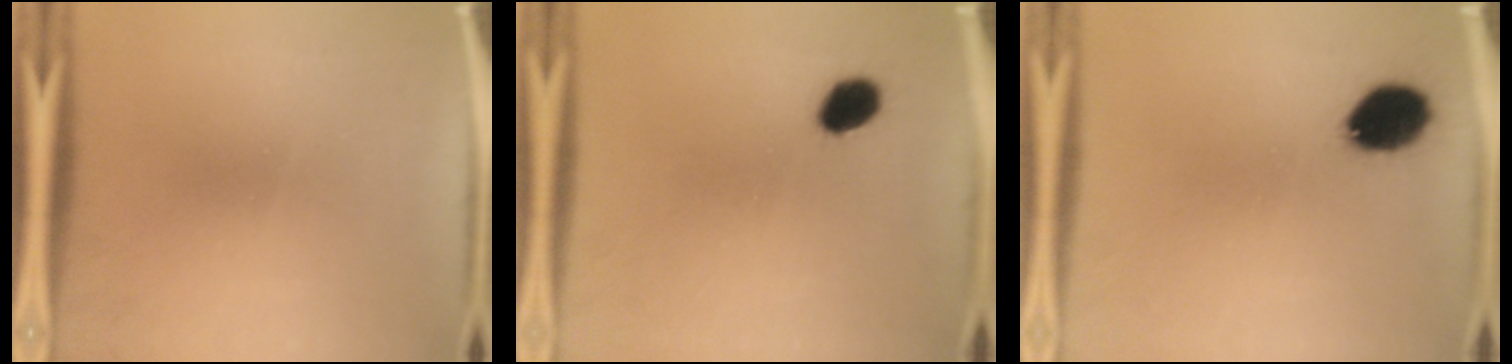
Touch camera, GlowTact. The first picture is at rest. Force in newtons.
{"total": 5.6}
{"total": 10.9}